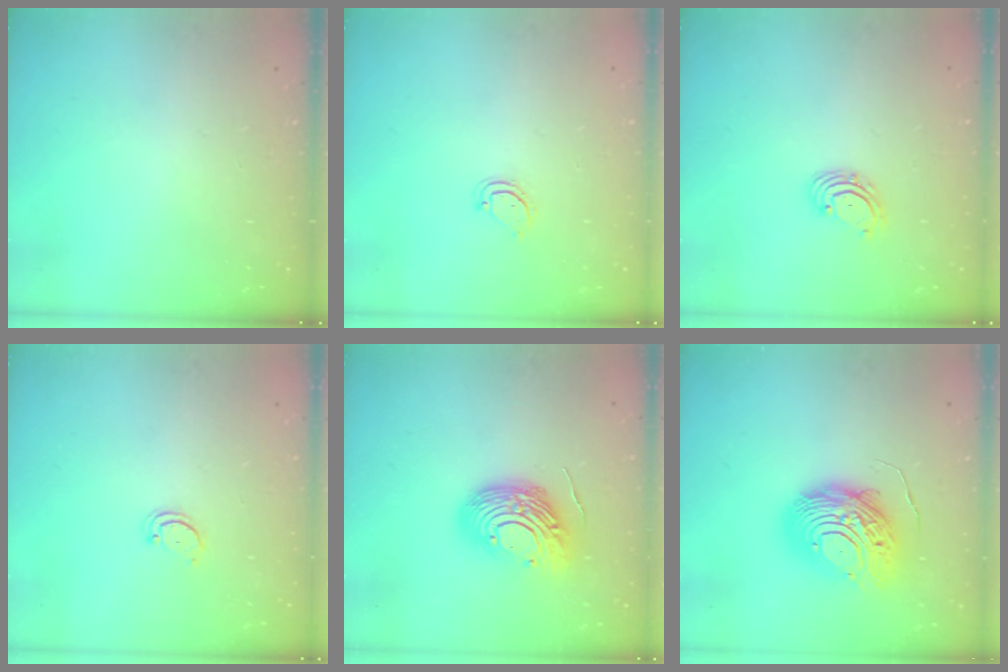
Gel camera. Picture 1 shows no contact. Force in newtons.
{"total": 3.0, "press": 3.0, "slide": 0.2}
{"total": 2.7, "press": 2.7, "slide": 0.6}
{"total": 2.2, "press": 2.2, "slide": 0.4}
{"total": 14.4, "press": 14.3, "slide": 2.2}
{"total": 13.9, "press": 13.9, "slide": 1.4}